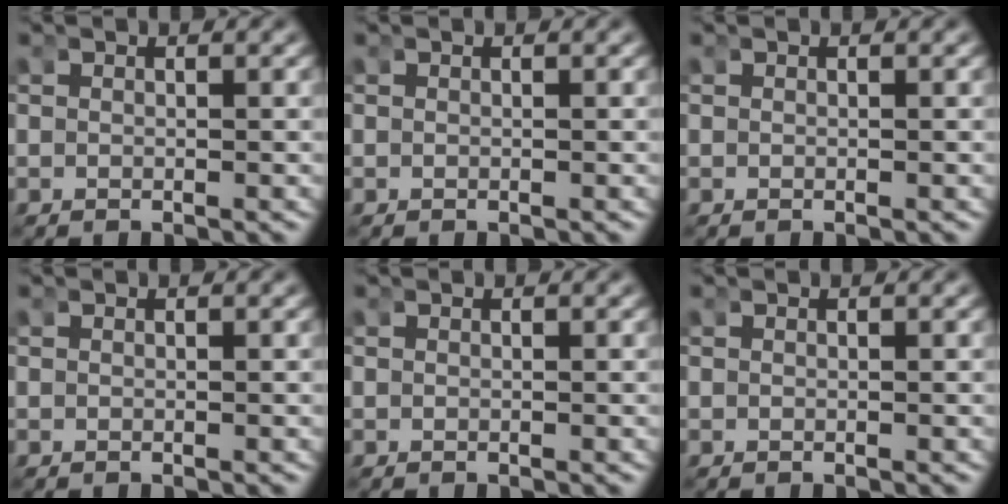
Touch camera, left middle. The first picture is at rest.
{"total": 0.0}
{"total": 0.0}
{"total": 0.0}
{"total": 0.0}
{"total": 0.0}